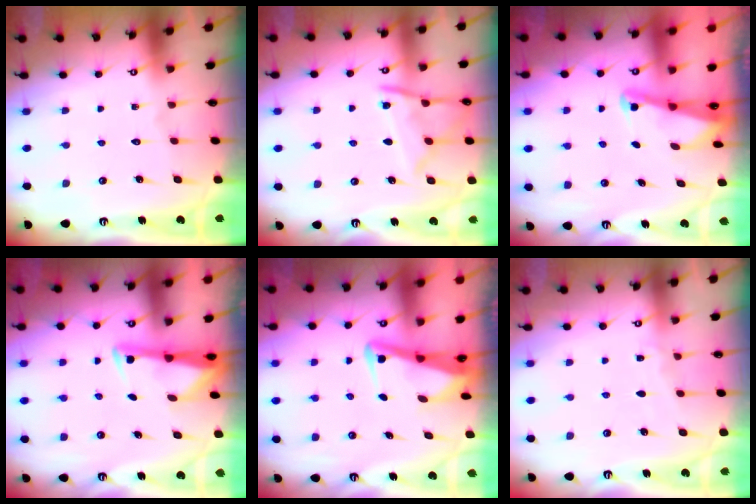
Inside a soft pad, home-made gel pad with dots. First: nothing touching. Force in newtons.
{"total": 11.5, "press": 11.4, "slide": 1.0}
{"total": 2.2, "press": 2.2, "slide": 0.3}
{"total": 3.1, "press": 3.1, "slide": 0.4}
{"total": 3.8, "press": 3.7, "slide": 1.1}
{"total": 3.2, "press": 3.2, "slide": 0.3}